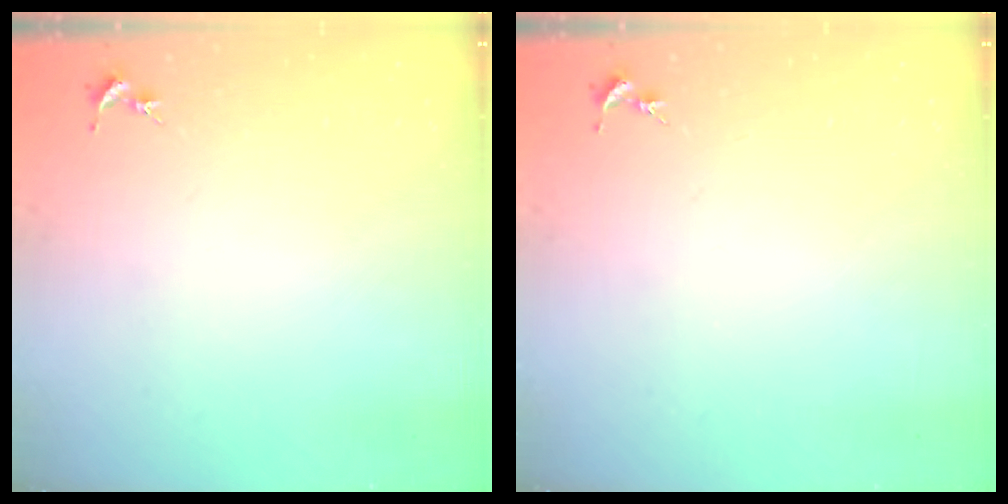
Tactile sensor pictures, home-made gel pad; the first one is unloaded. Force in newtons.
{"total": 0.0}